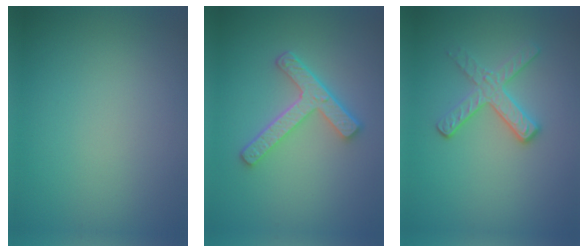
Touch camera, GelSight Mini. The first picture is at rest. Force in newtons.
{"total": 4.3, "press": 3.3, "slide": 2.8}
{"total": 2.9, "press": 2.6, "slide": 1.3}